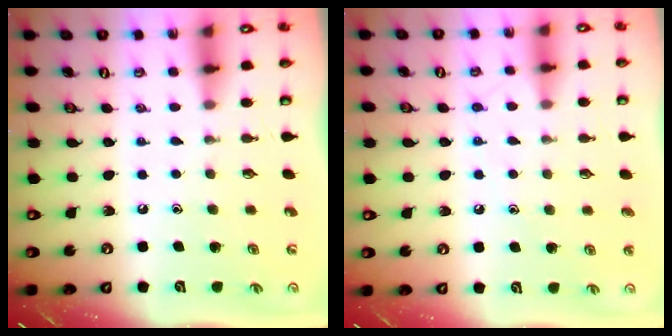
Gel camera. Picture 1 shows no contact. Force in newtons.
{"total": 8.2, "press": 8.1, "slide": 0.9}